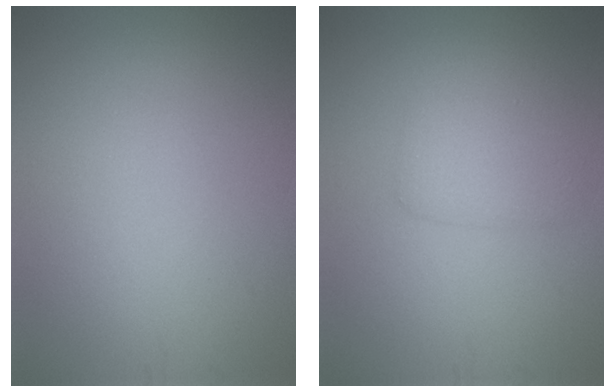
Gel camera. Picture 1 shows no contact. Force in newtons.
{"total": 2.7, "press": 2.7, "slide": 0.1}